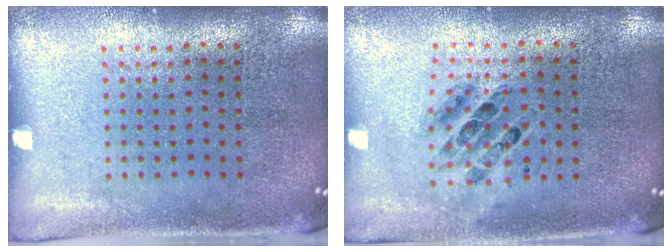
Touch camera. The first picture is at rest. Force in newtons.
{"total": 0.7, "press": 0.7, "slide": 0.2}